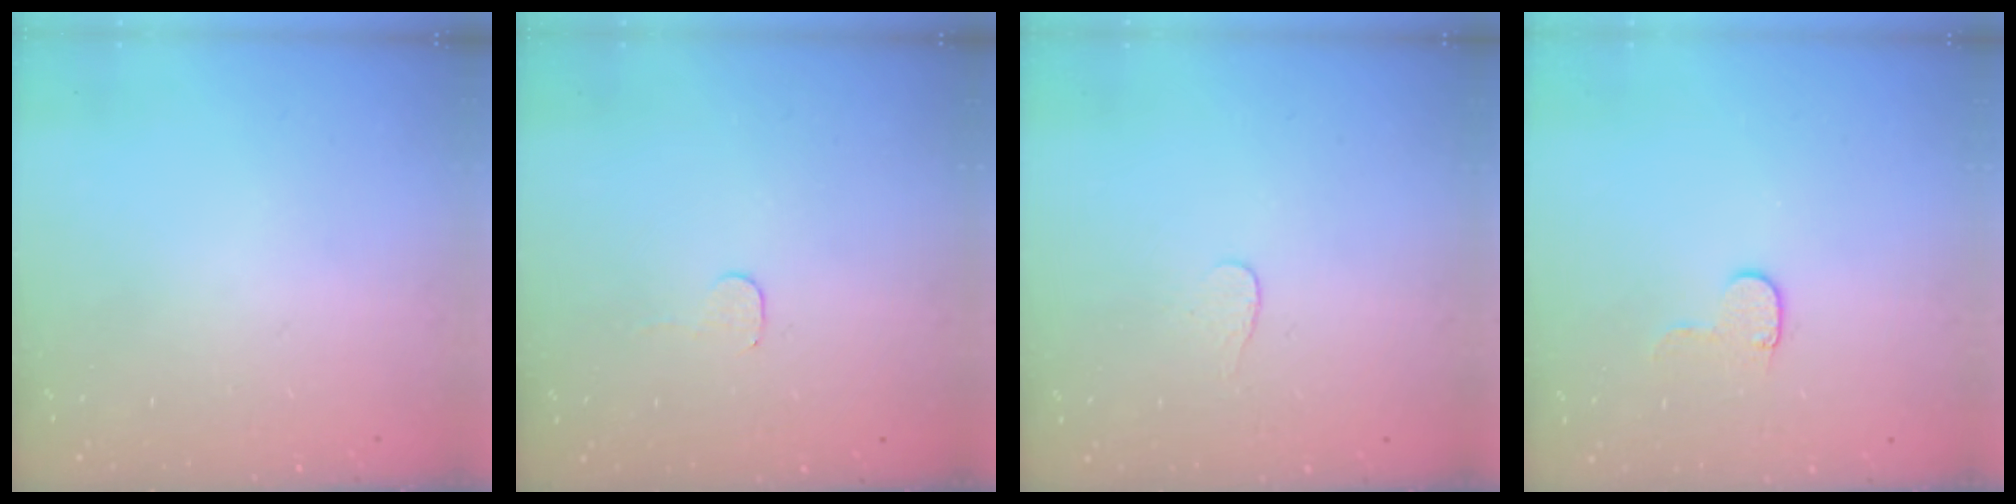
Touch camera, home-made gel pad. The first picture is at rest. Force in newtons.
{"total": 2.8, "press": 2.8, "slide": 0.2}
{"total": 2.7, "press": 2.7, "slide": 0.3}
{"total": 5.5, "press": 5.5, "slide": 0.5}